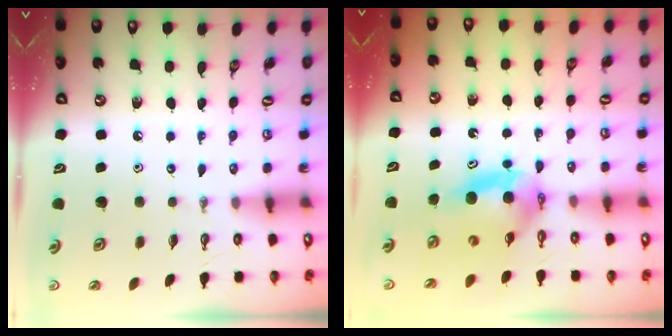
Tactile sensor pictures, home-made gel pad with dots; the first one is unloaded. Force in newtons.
{"total": 6.1, "press": 5.9, "slide": 1.6}